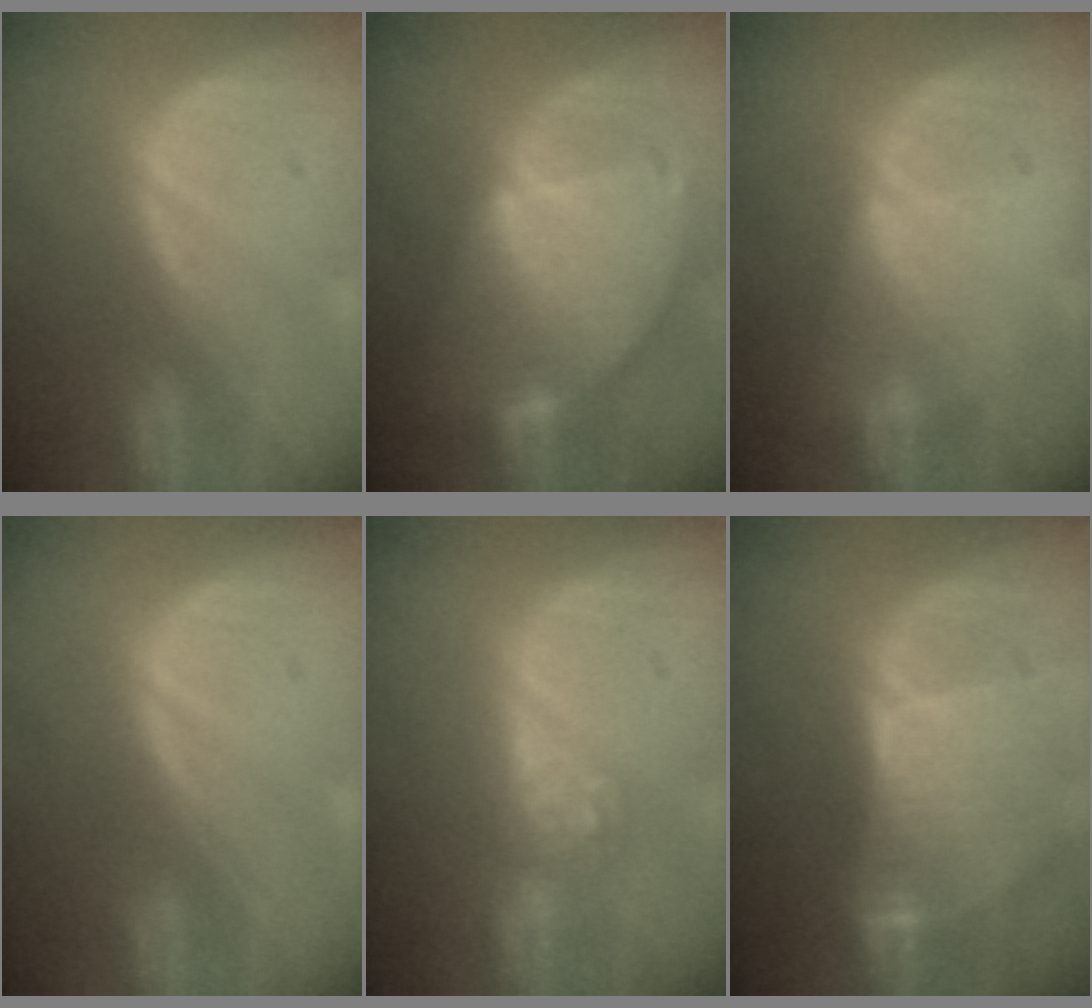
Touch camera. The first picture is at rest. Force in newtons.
{"total": 9.4, "press": 8.1, "slide": 4.8}
{"total": 2.3, "press": 2.1, "slide": 1.0}
{"total": 0.0}
{"total": 4.1, "press": 4.0, "slide": 0.8}
{"total": 9.3, "press": 8.2, "slide": 4.4}